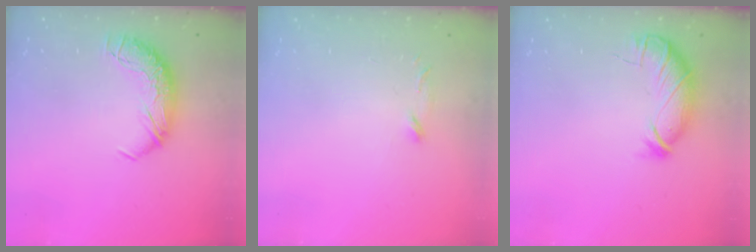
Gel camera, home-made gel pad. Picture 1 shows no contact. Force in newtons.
{"total": 7.8, "press": 7.8, "slide": 0.5}
{"total": 4.0, "press": 3.9, "slide": 0.9}